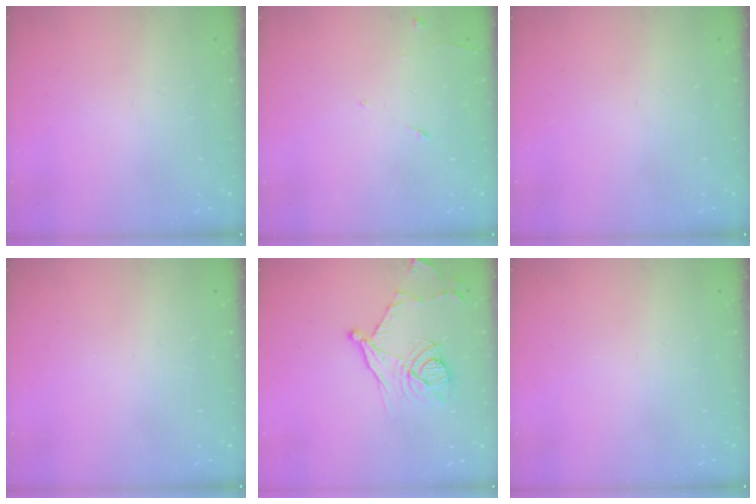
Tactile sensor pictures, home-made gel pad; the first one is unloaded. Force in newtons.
{"total": 5.1, "press": 5.1, "slide": 0.8}
{"total": 0.0}
{"total": 0.0}
{"total": 13.8, "press": 13.7, "slide": 1.8}
{"total": 0.0}